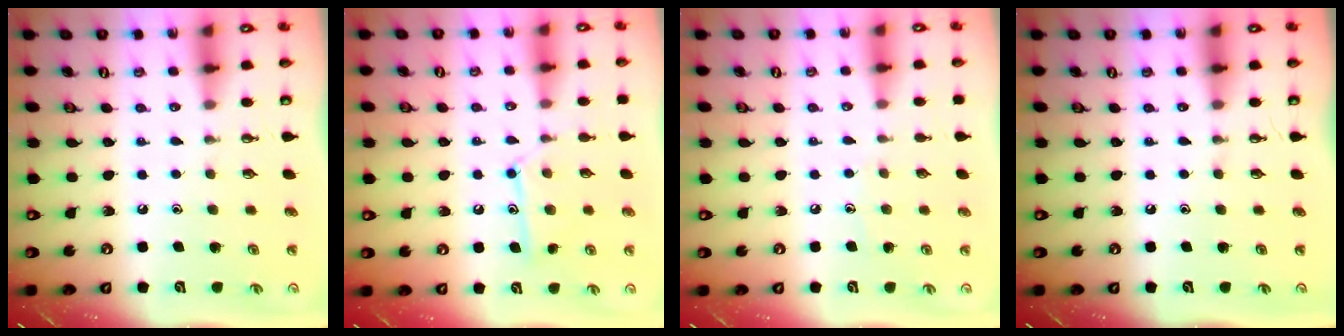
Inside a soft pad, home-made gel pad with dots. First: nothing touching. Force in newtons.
{"total": 11.2, "press": 11.2, "slide": 0.8}
{"total": 3.9, "press": 3.9, "slide": 0.4}
{"total": 0.0}